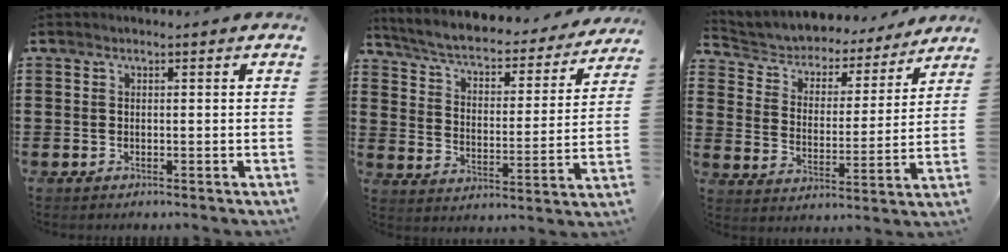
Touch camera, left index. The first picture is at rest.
{"total": 4.3, "force": [3.8, 0.7, 2.0], "torque": [-0.059, -0.036, 0.055]}
{"total": 3.9, "force": [3.7, 1.3, 0.1], "torque": [-0.029, -0.031, 0.054]}